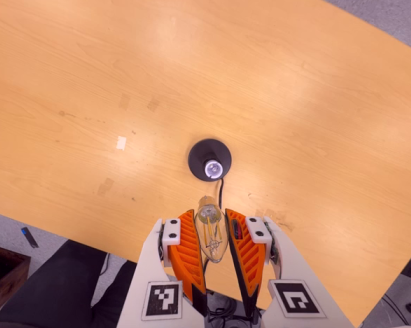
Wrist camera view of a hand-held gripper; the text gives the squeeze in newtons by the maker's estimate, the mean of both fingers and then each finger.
{"total": 13.7, "left": 15.2, "right": 12.2}